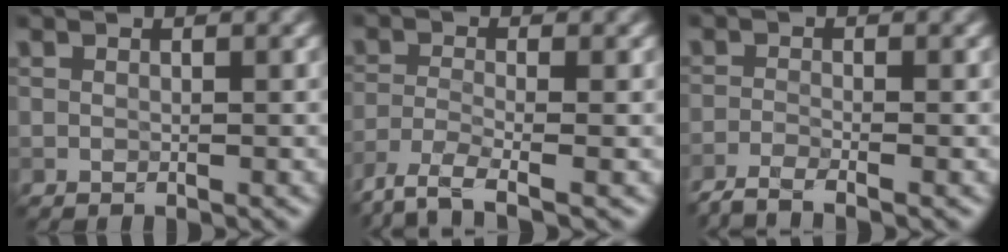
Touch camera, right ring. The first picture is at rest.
{"total": 4.1, "force": [-3.2, 0.9, 2.5], "torque": [-0.050, -0.010, -0.072]}
{"total": 3.0, "force": [-2.5, 0.5, 1.6], "torque": [-0.035, -0.005, -0.058]}